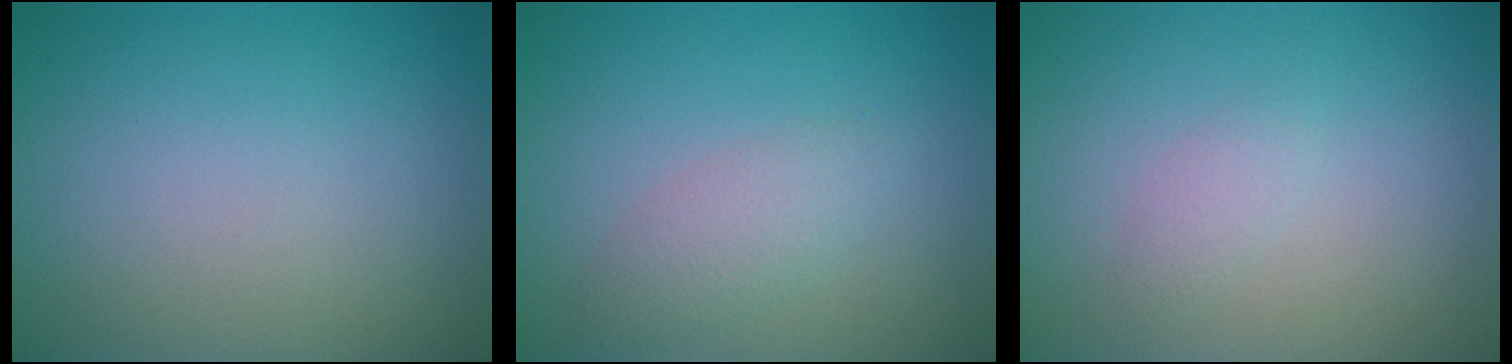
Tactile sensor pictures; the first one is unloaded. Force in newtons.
{"total": 2.1, "press": 2.1, "slide": 0.1}
{"total": 1.0, "press": 1.0, "slide": 0.0}